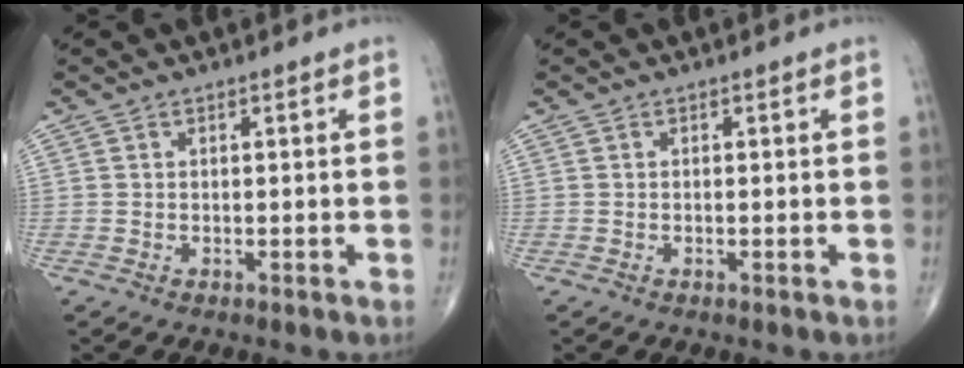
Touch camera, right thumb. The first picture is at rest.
{"total": 0.0}